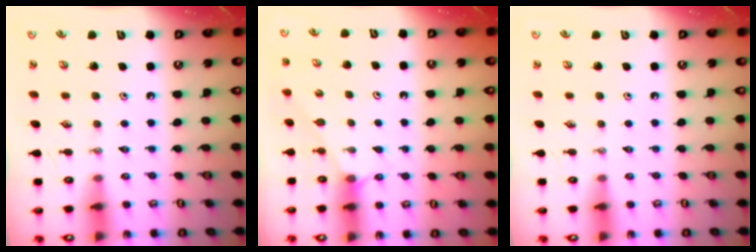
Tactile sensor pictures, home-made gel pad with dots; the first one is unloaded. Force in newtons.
{"total": 2.5, "press": 2.5, "slide": 0.4}
{"total": 0.0}